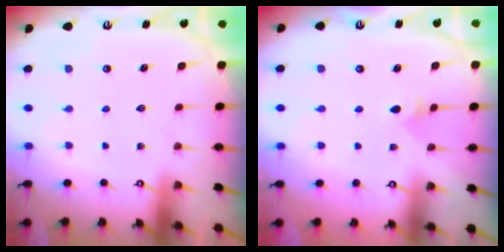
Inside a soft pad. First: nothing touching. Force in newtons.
{"total": 4.2, "press": 4.1, "slide": 1.0}